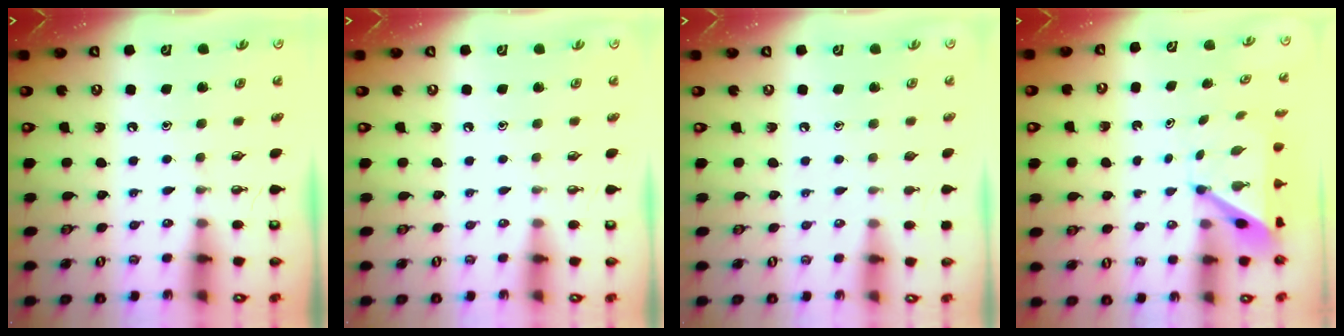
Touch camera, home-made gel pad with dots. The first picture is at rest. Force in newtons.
{"total": 0.0}
{"total": 0.0}
{"total": 4.9, "press": 4.9, "slide": 0.3}